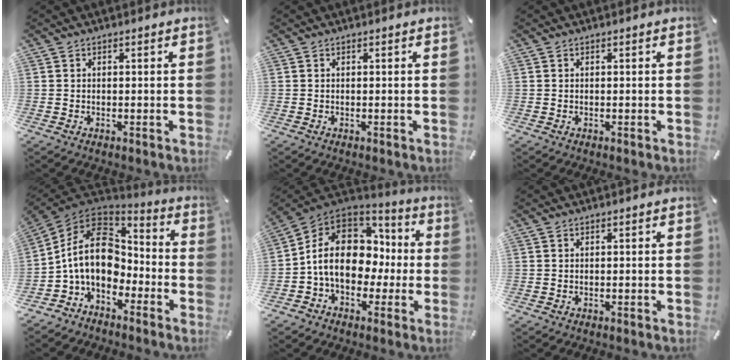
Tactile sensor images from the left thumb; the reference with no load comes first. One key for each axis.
{"total": 0.0}
{"total": 0.0}
{"total": 15.0, "fx": -1.4, "fy": 11.2, "fz": 9.9, "tx": -0.215, "ty": 0.015, "tz": -0.028}
{"total": 14.4, "fx": -1.0, "fy": 11.8, "fz": 8.2, "tx": -0.160, "ty": 0.011, "tz": -0.013}
{"total": 0.0}